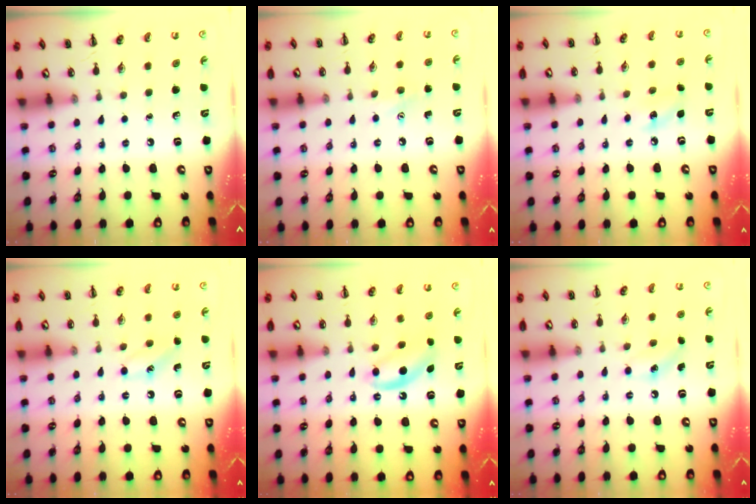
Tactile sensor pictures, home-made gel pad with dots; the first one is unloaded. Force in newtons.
{"total": 5.8, "press": 5.6, "slide": 1.5}
{"total": 6.7, "press": 6.5, "slide": 1.8}
{"total": 7.5, "press": 7.2, "slide": 1.9}
{"total": 5.3, "press": 5.0, "slide": 1.6}
{"total": 7.2, "press": 7.1, "slide": 1.4}